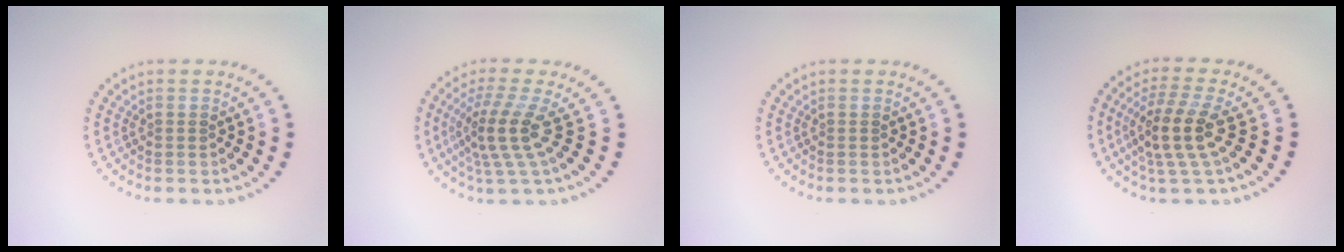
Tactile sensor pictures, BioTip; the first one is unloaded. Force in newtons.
{"total": 4.0, "press": 2.9, "slide": 2.8}
{"total": 0.0}
{"total": 4.3, "press": 3.7, "slide": 2.1}